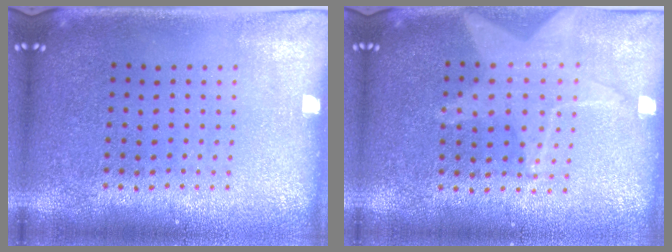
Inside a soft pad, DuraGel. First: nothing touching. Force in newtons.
{"total": 1.4, "press": 1.4, "slide": 0.3}